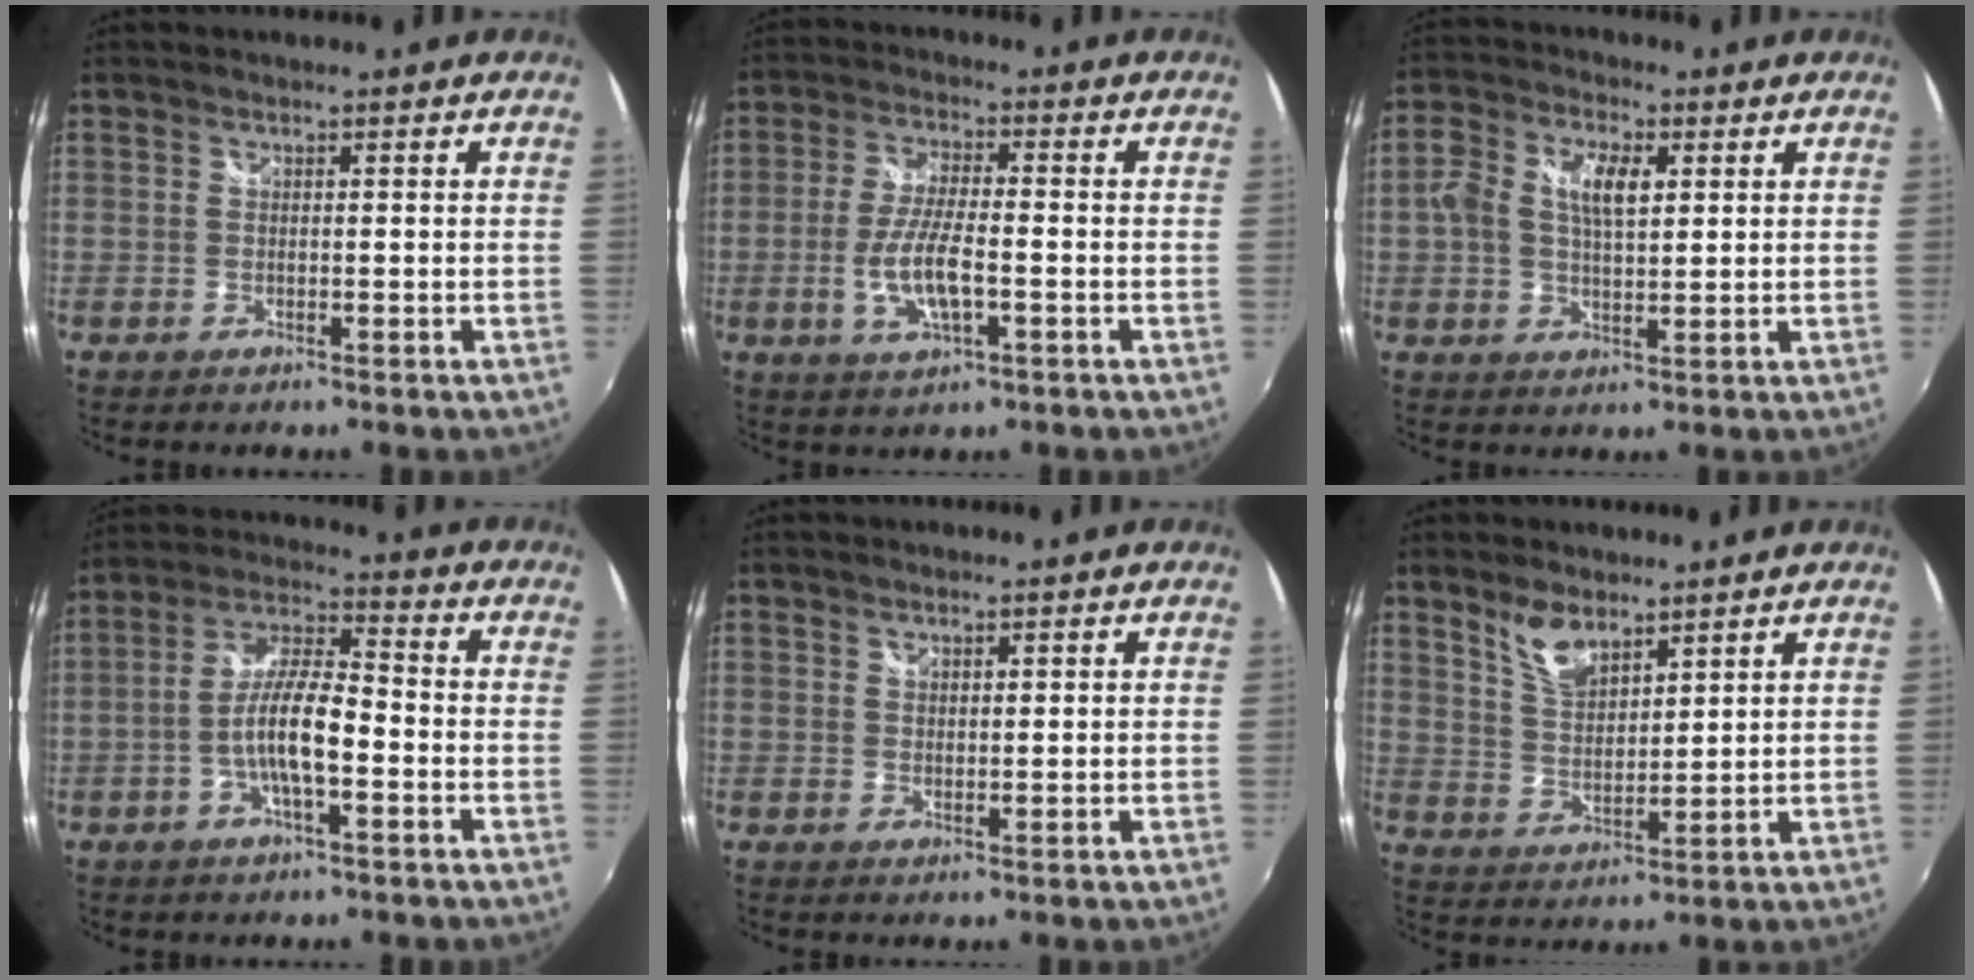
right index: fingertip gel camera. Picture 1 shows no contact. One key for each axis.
{"total": 8.8, "fx": -2.4, "fy": 2.8, "fz": 8.0, "tx": -0.163, "ty": -0.002, "tz": -0.042}
{"total": 7.7, "fx": 1.6, "fy": 4.1, "fz": 6.4, "tx": -0.120, "ty": 0.018, "tz": 0.026}
{"total": 9.6, "fx": -3.0, "fy": 2.3, "fz": 8.8, "tx": -0.182, "ty": 0.011, "tz": -0.055}
{"total": 1.0, "fx": 0.8, "fy": 0.5, "fz": 0.3, "tx": -0.002, "ty": 0.000, "tz": 0.013}
{"total": 6.7, "fx": 4.9, "fy": 2.8, "fz": 3.7, "tx": -0.065, "ty": 0.005, "tz": 0.098}